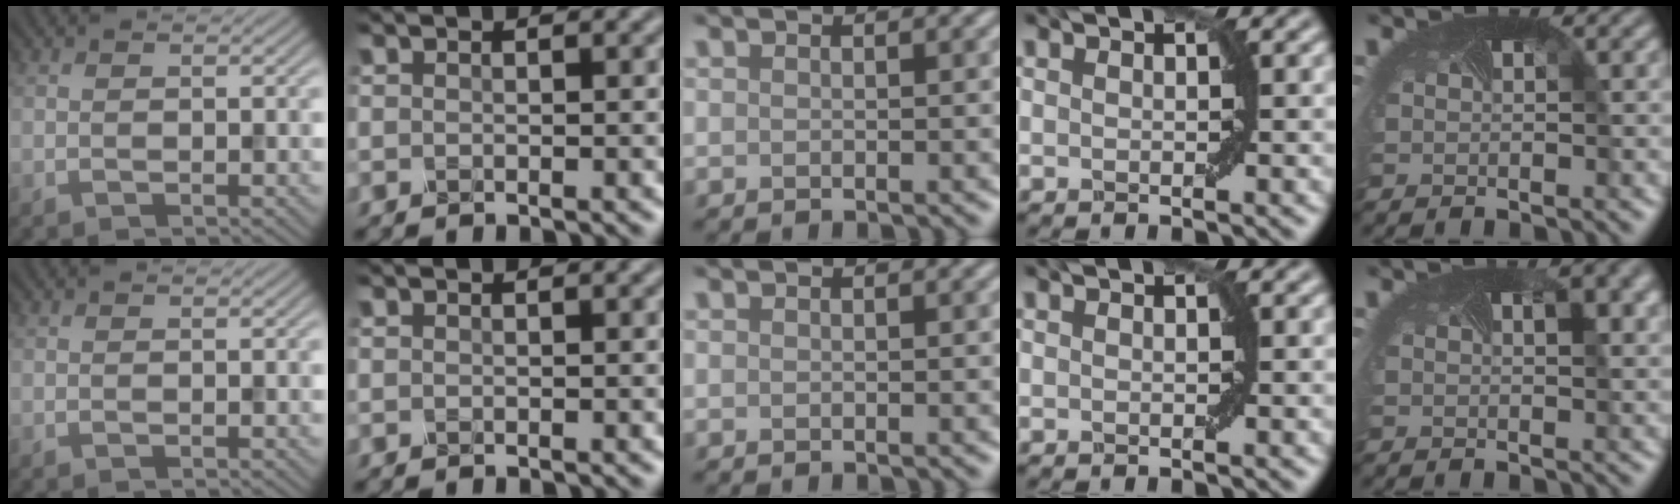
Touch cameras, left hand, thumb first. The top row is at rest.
{"little": {"total": 2.7, "force": [1.1, 0.9, 2.3], "torque": [-0.024, 0.000, 0.013]}}